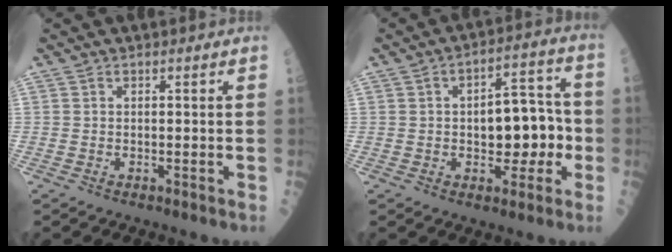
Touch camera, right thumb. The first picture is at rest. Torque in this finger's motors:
{"motor_torque": [-0.16, 0.43, 0.05, -0.05, 0.16]}